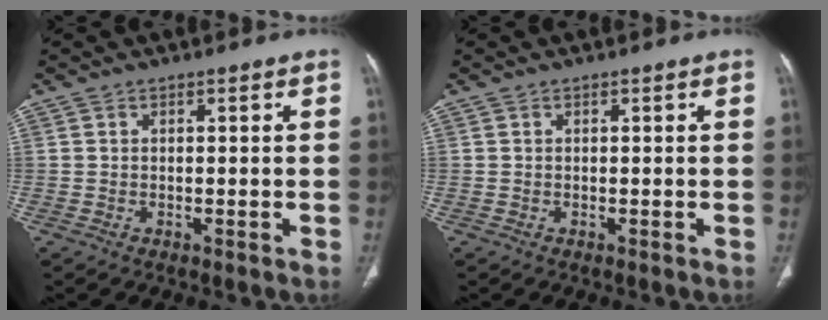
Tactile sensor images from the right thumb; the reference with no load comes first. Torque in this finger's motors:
{"motor_torque": [0.00, 0.00, 0.00, 0.00, 0.00]}